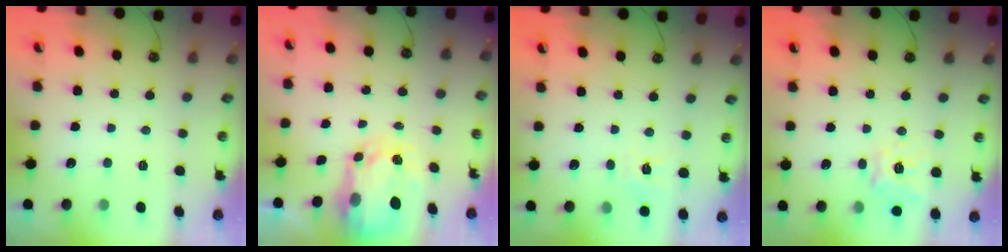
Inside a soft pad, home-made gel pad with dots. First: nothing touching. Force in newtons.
{"total": 5.4, "press": 5.4, "slide": 0.4}
{"total": 6.7, "press": 6.7, "slide": 0.7}
{"total": 12.1, "press": 11.9, "slide": 1.6}